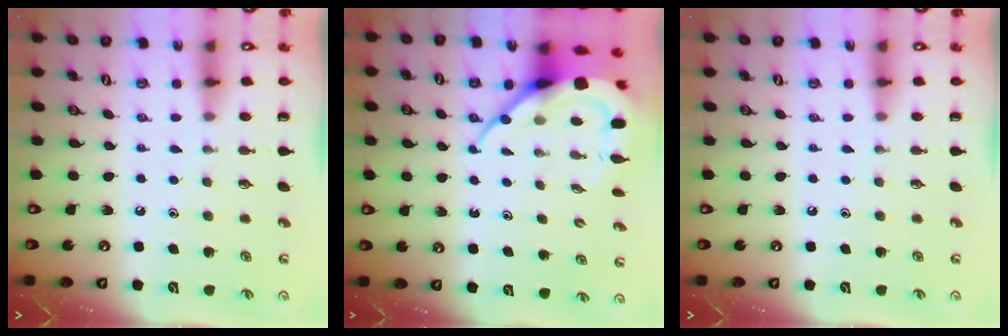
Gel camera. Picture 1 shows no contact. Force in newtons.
{"total": 11.2, "press": 11.1, "slide": 1.2}
{"total": 0.0}